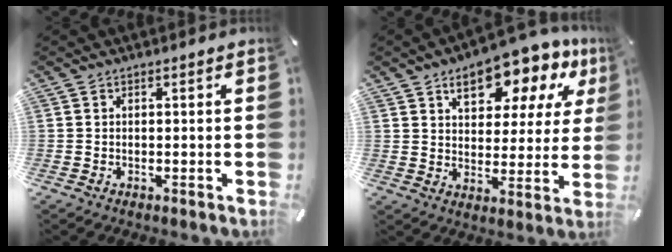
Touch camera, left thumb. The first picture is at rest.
{"total": 14.8, "force": [9.7, 7.7, 8.2], "torque": [-0.117, -0.051, 0.165]}